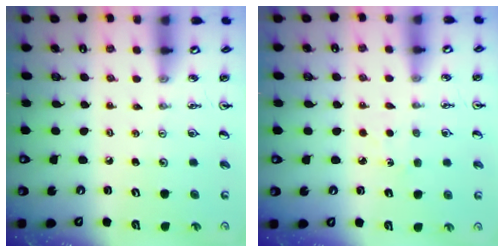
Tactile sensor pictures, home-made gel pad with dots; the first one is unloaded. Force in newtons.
{"total": 2.9, "press": 2.9, "slide": 0.3}